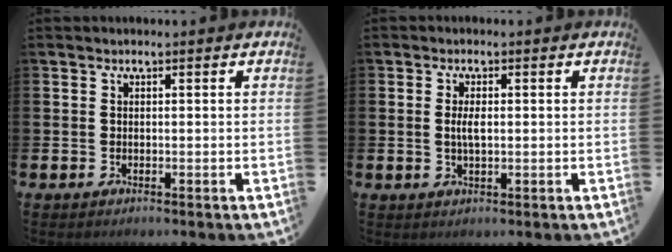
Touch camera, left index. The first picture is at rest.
{"total": 2.6, "force": [0.1, 1.0, 2.4], "torque": [-0.045, 0.004, -0.001]}